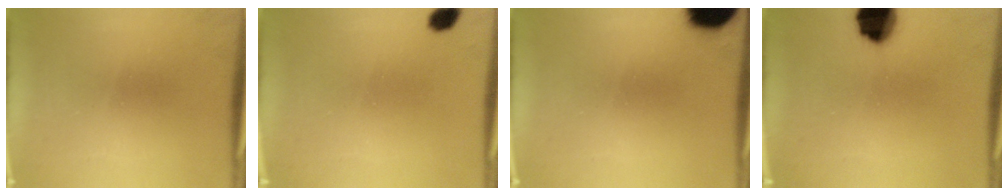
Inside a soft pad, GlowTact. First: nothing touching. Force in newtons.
{"total": 2.5}
{"total": 17.2}
{"total": 11.6}